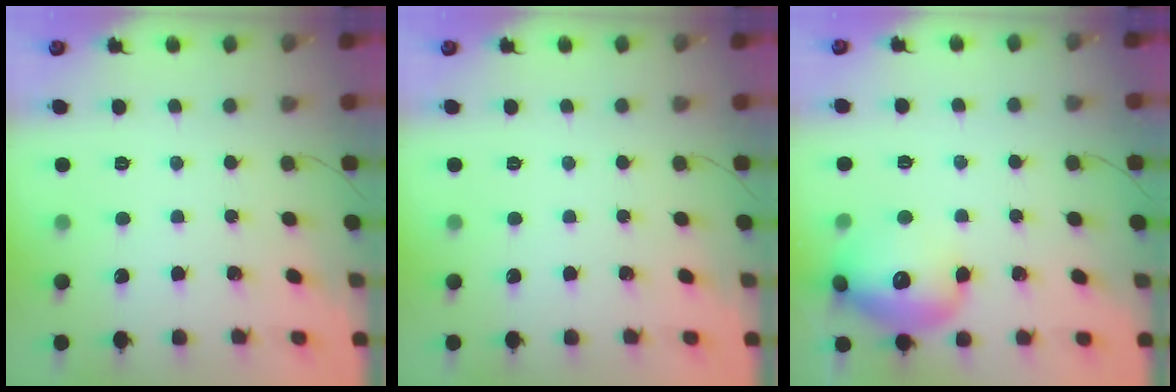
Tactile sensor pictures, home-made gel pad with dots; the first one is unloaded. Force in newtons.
{"total": 0.0}
{"total": 16.2, "press": 16.1, "slide": 1.7}